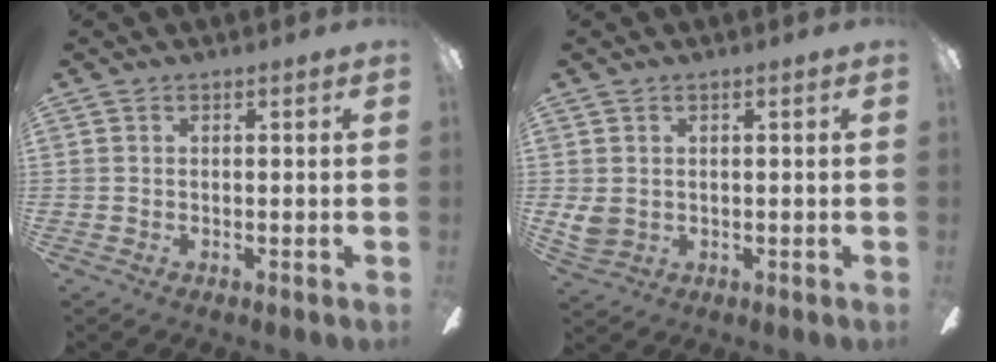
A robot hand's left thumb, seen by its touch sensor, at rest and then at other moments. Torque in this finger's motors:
{"motor_torque": [0.23, 0.40, 0.26, -0.34, 0.00]}